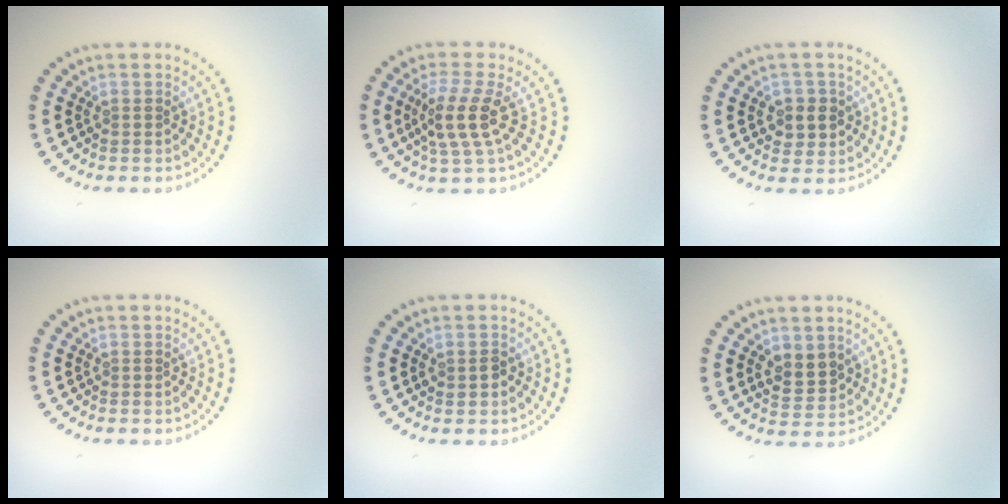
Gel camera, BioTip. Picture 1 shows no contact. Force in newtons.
{"total": 3.7, "press": 3.1, "slide": 1.9}
{"total": 2.7, "press": 2.6, "slide": 0.8}
{"total": 0.0}
{"total": 1.2, "press": 1.2, "slide": 0.0}
{"total": 2.6, "press": 2.5, "slide": 0.8}